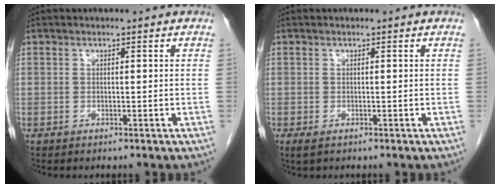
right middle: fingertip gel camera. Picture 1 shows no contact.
{"total": 1.0, "force": [-0.6, 0.4, 0.7], "torque": [-0.014, -0.002, -0.004]}